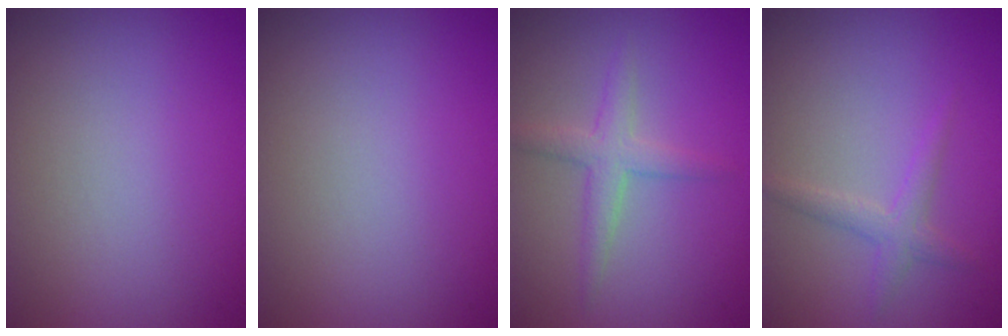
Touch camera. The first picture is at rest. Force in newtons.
{"total": 0.0}
{"total": 2.5, "press": 2.5, "slide": 0.1}
{"total": 1.7, "press": 1.7, "slide": 0.0}